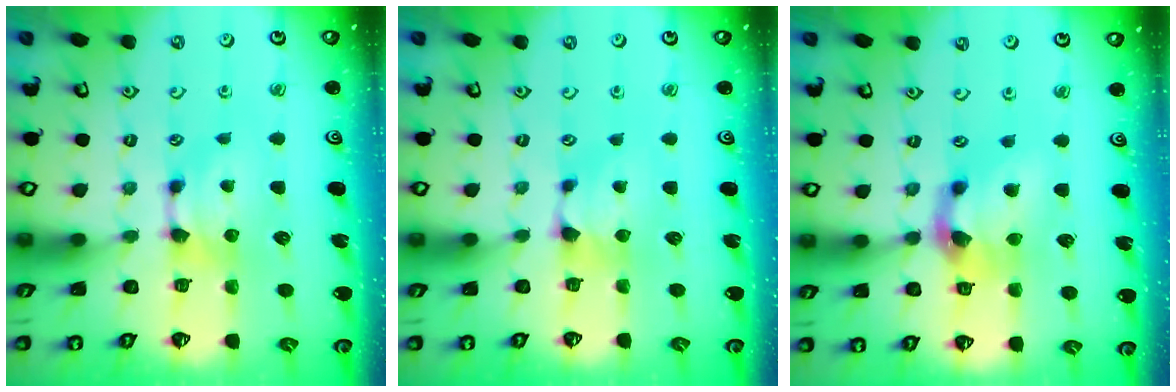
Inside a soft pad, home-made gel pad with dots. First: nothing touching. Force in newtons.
{"total": 0.6, "press": 0.3, "slide": 0.6}
{"total": 4.9, "press": 4.5, "slide": 1.9}